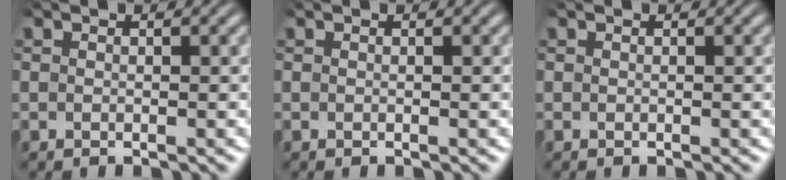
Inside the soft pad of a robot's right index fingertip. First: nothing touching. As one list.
[{"total": 0.0}, {"total": 0.0}]